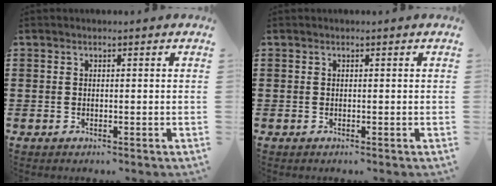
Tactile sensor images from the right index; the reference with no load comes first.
{"total": 0.0}